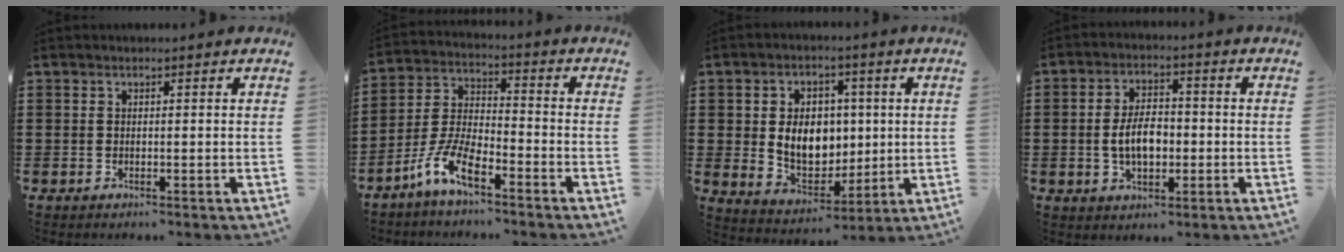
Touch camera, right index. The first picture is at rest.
{"total": 7.6, "force": [-5.4, 2.1, 4.9], "torque": [-0.128, -0.005, -0.109]}
{"total": 8.8, "force": [0.8, 6.7, 5.7], "torque": [-0.102, 0.013, 0.015]}
{"total": 5.8, "force": [-0.8, 3.2, 4.8], "torque": [-0.080, 0.000, -0.020]}